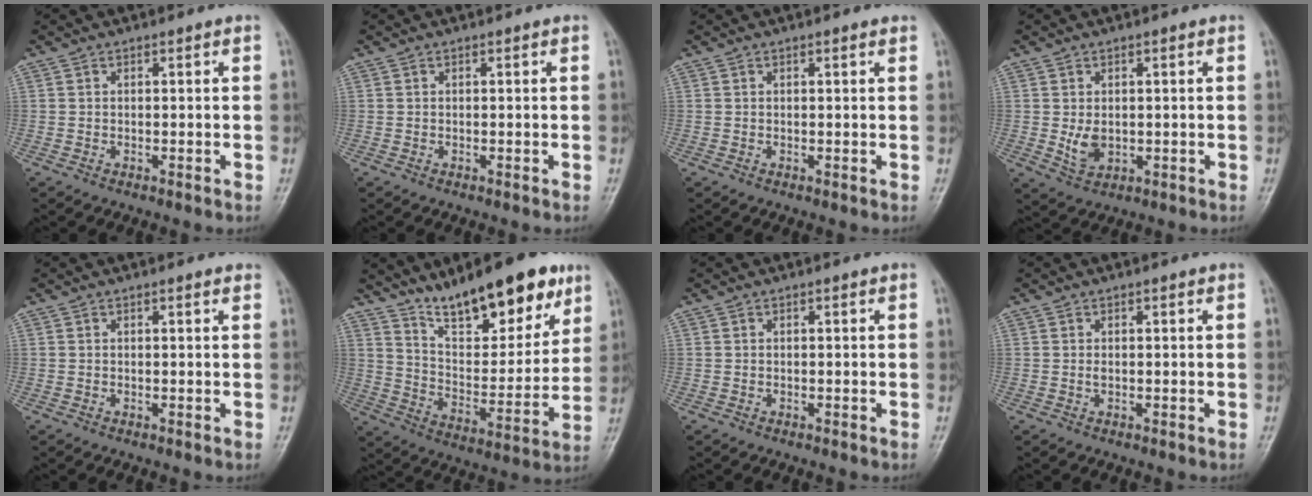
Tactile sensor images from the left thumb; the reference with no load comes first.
{"total": 0.0}
{"total": 0.7, "force": [0.5, 0.1, 0.5], "torque": [-0.006, 0.000, 0.004]}
{"total": 3.9, "force": [0.0, 2.8, 2.8], "torque": [-0.041, -0.009, 0.009]}
{"total": 0.9, "force": [0.6, 0.2, 0.6], "torque": [-0.007, 0.000, 0.006]}
{"total": 19.5, "force": [13.4, 6.8, 12.5], "torque": [-0.150, -0.069, 0.227]}
{"total": 0.0}
{"total": 0.9, "force": [0.2, 0.5, 0.7], "torque": [-0.011, 0.000, 0.005]}